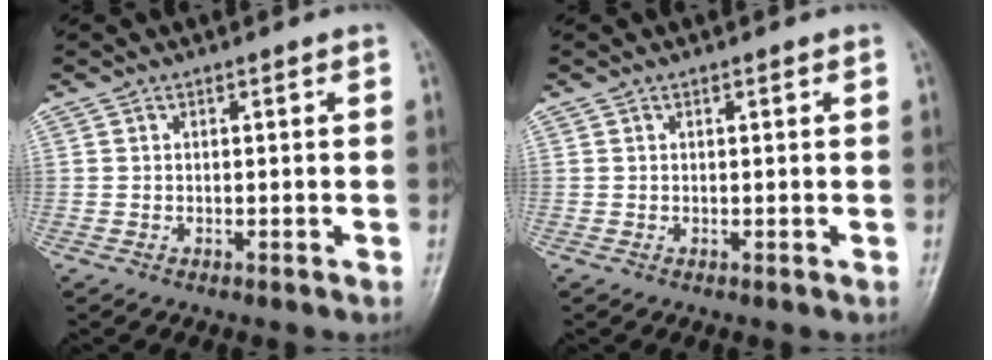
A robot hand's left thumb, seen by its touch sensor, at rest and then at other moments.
{"total": 0.5, "force": [0.3, 0.2, 0.4], "torque": [-0.007, -0.001, 0.004]}